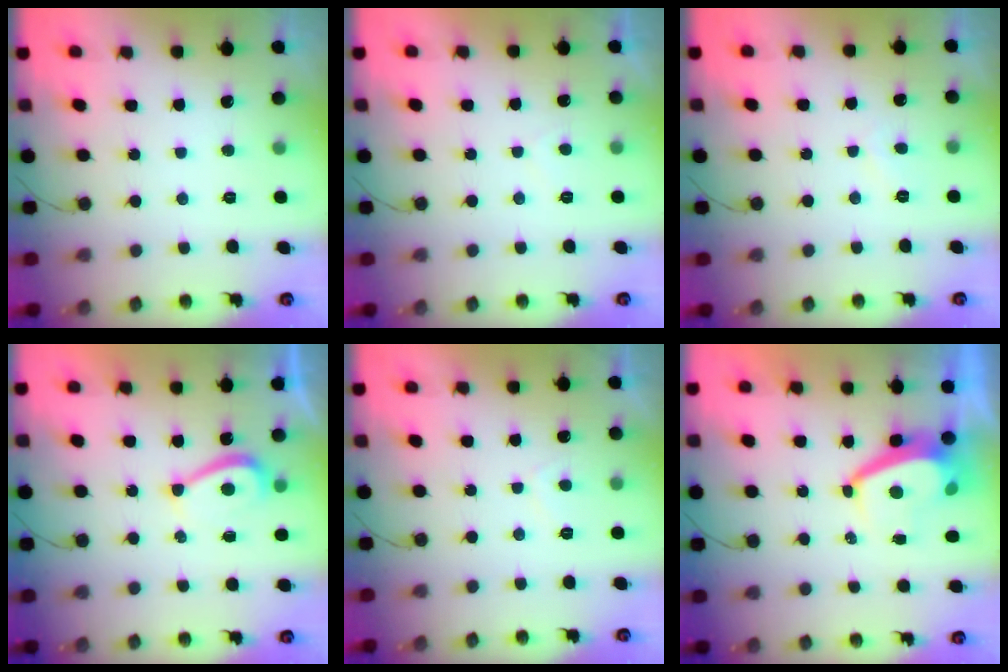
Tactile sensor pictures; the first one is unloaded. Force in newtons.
{"total": 1.4, "press": 1.2, "slide": 0.7}
{"total": 2.1, "press": 2.0, "slide": 0.5}
{"total": 4.7, "press": 4.6, "slide": 0.7}
{"total": 2.1, "press": 2.0, "slide": 0.7}
{"total": 4.3, "press": 4.3, "slide": 0.5}